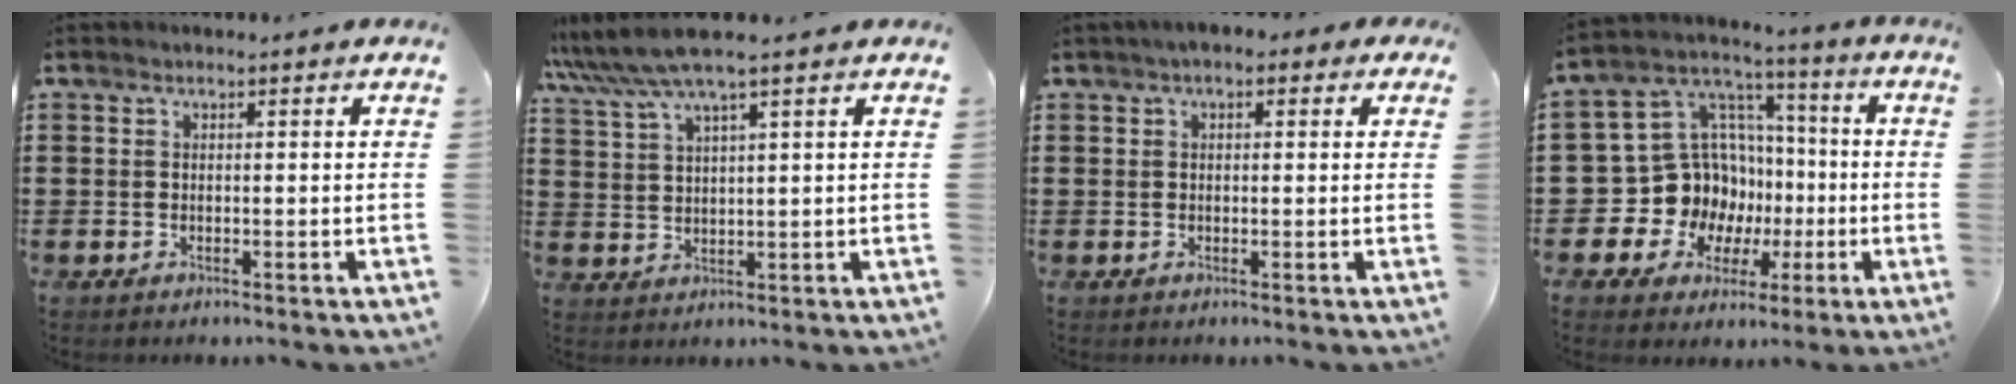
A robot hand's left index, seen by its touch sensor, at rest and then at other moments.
{"total": 5.9, "force": [4.5, 0.1, 3.9], "torque": [-0.089, -0.010, 0.077]}
{"total": 1.8, "force": [0.3, 1.2, 1.4], "torque": [-0.030, 0.010, 0.004]}
{"total": 12.7, "force": [-2.1, 12.0, 3.7], "torque": [-0.127, -0.013, -0.020]}